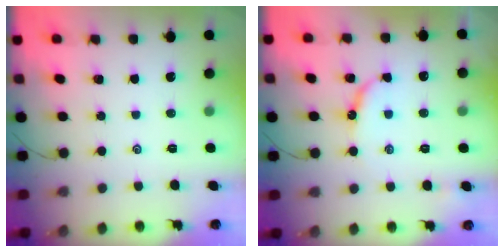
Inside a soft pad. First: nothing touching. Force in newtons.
{"total": 7.9, "press": 7.8, "slide": 0.7}